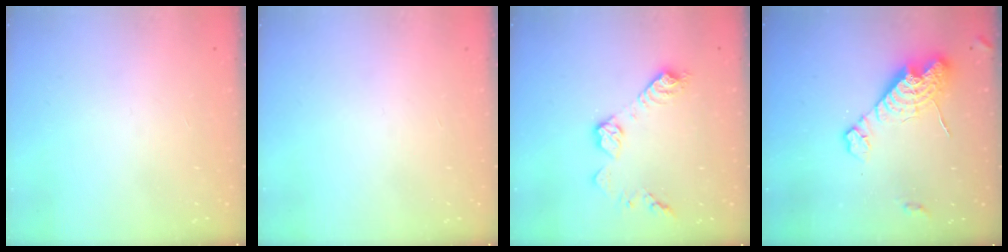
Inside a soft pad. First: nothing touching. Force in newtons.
{"total": 0.0}
{"total": 10.6, "press": 10.6, "slide": 0.4}
{"total": 12.9, "press": 12.8, "slide": 1.0}